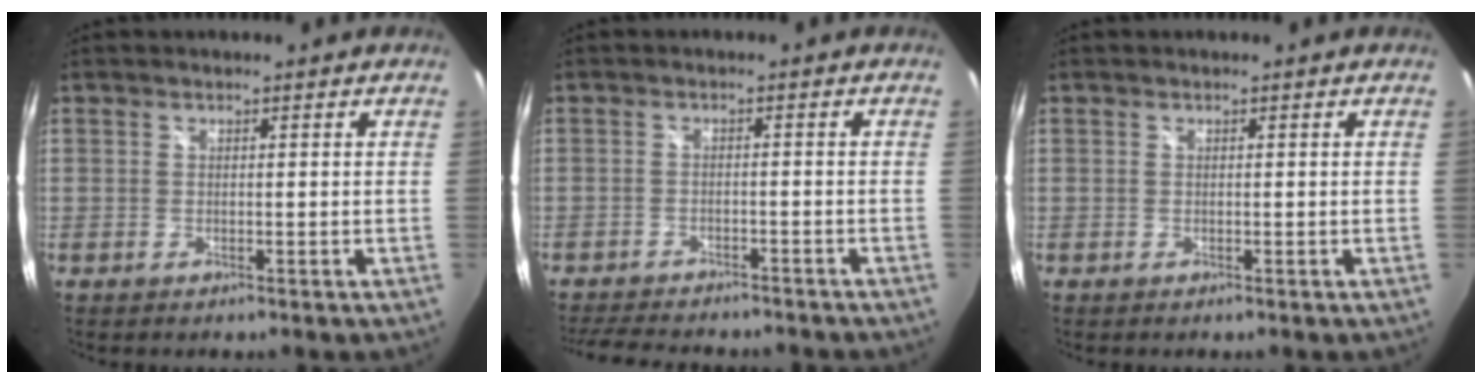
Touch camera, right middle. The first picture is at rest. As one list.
[{"total": 11.0, "force": [-9.8, 2.8, 4.3], "torque": [-0.099, -0.015, -0.143]}, {"total": 0.0}]